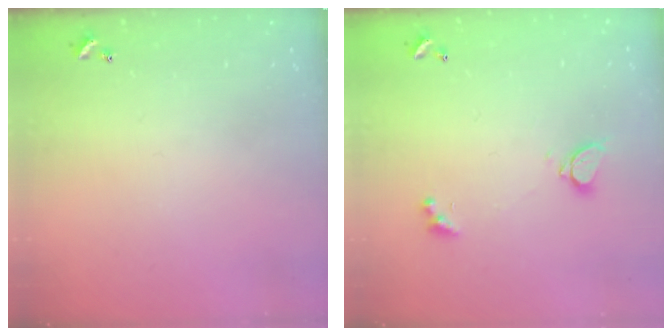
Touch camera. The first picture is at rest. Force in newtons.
{"total": 2.3, "press": 2.2, "slide": 0.7}